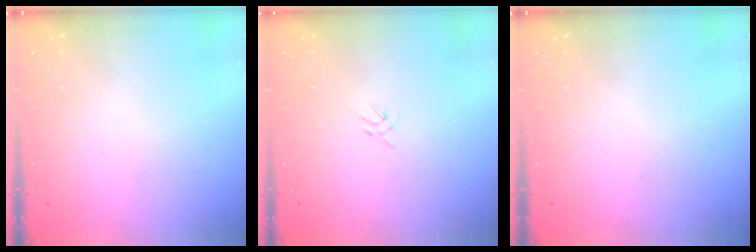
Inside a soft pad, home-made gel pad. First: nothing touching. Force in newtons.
{"total": 2.2, "press": 2.2, "slide": 0.5}
{"total": 0.0}